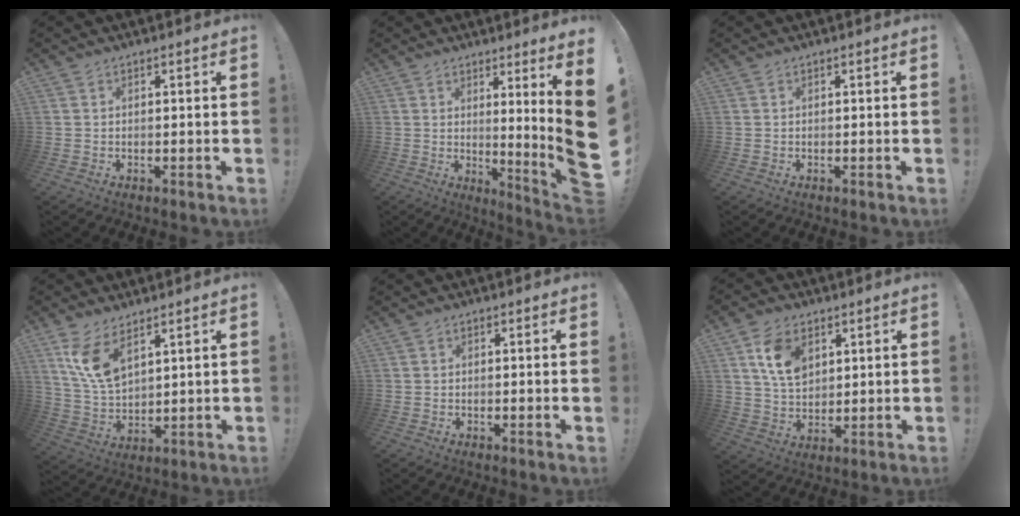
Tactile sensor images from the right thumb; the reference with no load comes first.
{"total": 10.1, "force": [1.9, -2.1, 9.7], "torque": [-0.139, -0.050, 0.016]}
{"total": 0.0}
{"total": 10.8, "force": [7.0, 4.8, 6.8], "torque": [-0.137, -0.033, 0.134]}
{"total": 0.7, "force": [0.1, -0.2, 0.6], "torque": [-0.005, -0.003, 0.000]}
{"total": 11.1, "force": [5.1, 7.3, 6.7], "torque": [-0.102, -0.011, 0.099]}